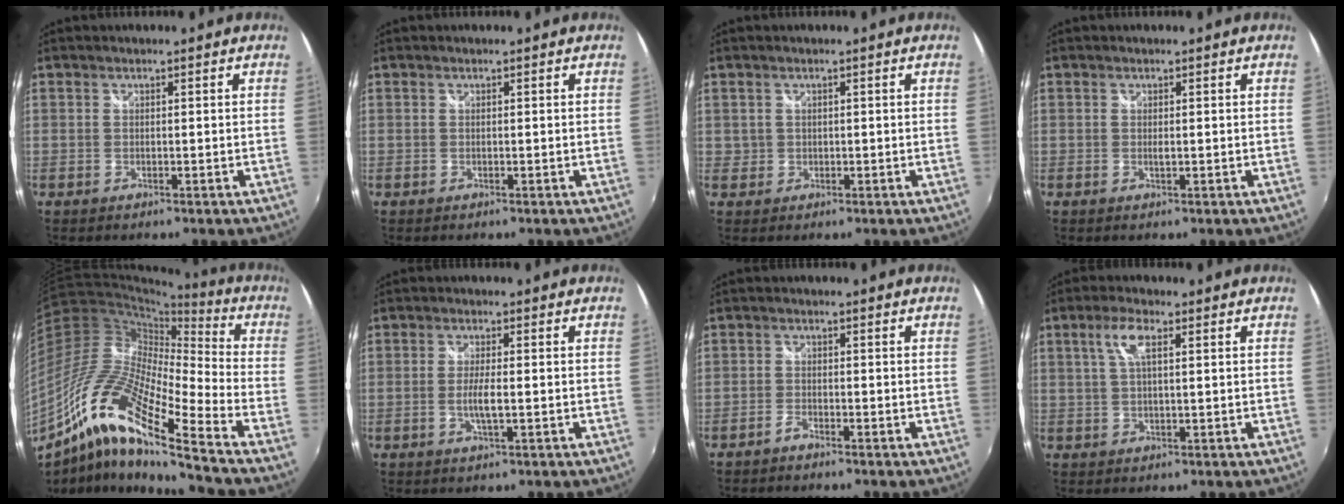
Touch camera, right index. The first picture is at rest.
{"total": 0.0}
{"total": 2.2, "force": [0.5, 2.2, 0.0], "torque": [0.007, 0.005, 0.007]}
{"total": 0.7, "force": [0.1, 0.1, 0.6], "torque": [-0.011, 0.000, 0.001]}
{"total": 18.5, "force": [-10.7, 2.6, 14.8], "torque": [-0.269, -0.012, -0.226]}
{"total": 3.6, "force": [-0.7, 0.4, 3.5], "torque": [-0.065, -0.007, -0.013]}
{"total": 1.5, "force": [-1.4, 0.3, 0.5], "torque": [-0.017, 0.002, -0.030]}
{"total": 4.6, "force": [1.6, 1.4, 4.1], "torque": [-0.080, 0.008, 0.030]}